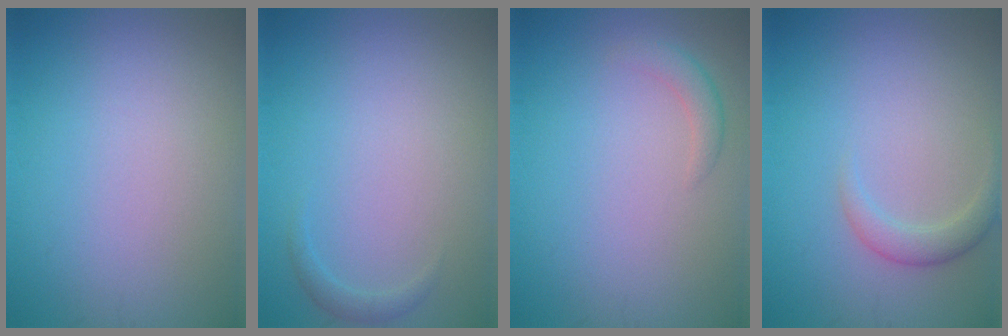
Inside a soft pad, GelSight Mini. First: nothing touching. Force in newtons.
{"total": 0.9, "press": 0.9, "slide": 0.1}
{"total": 1.4, "press": 1.4, "slide": 0.1}
{"total": 2.0, "press": 2.0, "slide": 0.1}